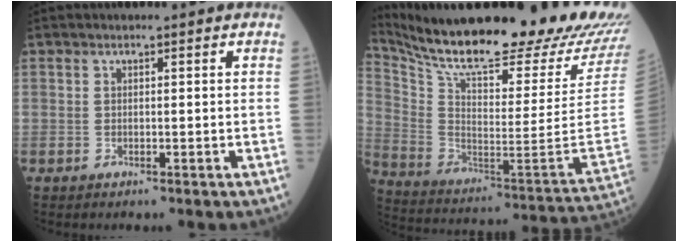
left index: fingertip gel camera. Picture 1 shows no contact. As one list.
[{"total": 30.2, "force": [27.4, 1.7, 12.7], "torque": [-0.213, -0.113, 0.365]}]